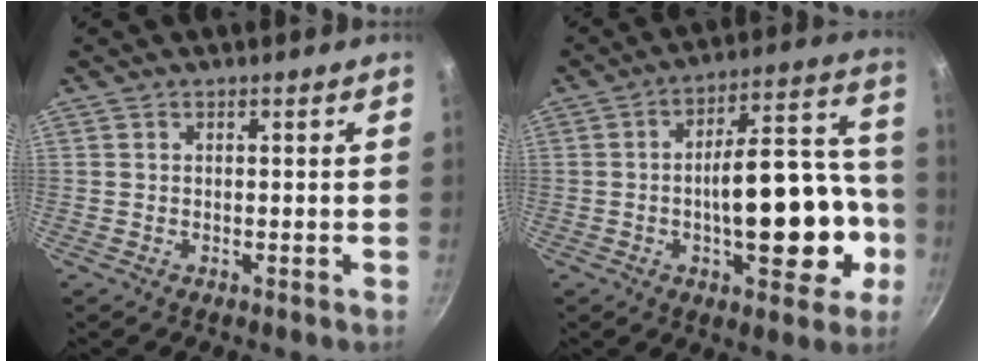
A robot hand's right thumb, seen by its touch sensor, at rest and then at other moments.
{"total": 20.4, "force": [-4.7, 9.2, 17.5], "torque": [-0.209, 0.056, -0.064]}